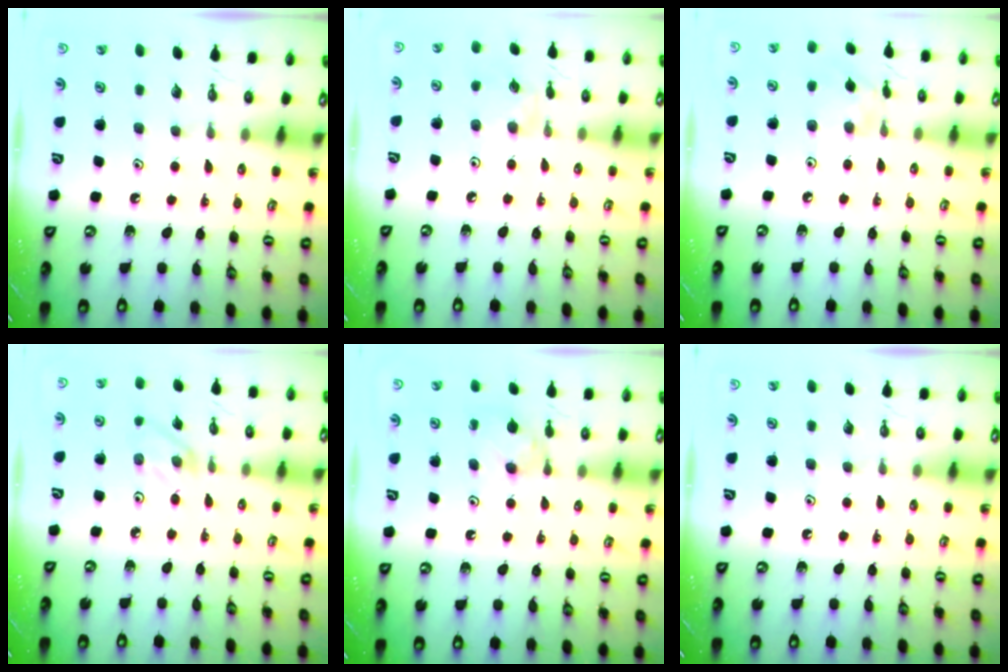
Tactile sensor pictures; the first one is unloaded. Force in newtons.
{"total": 2.4, "press": 2.4, "slide": 0.3}
{"total": 3.4, "press": 3.4, "slide": 0.4}
{"total": 2.8, "press": 2.7, "slide": 0.4}
{"total": 4.5, "press": 4.5, "slide": 0.5}
{"total": 0.0}